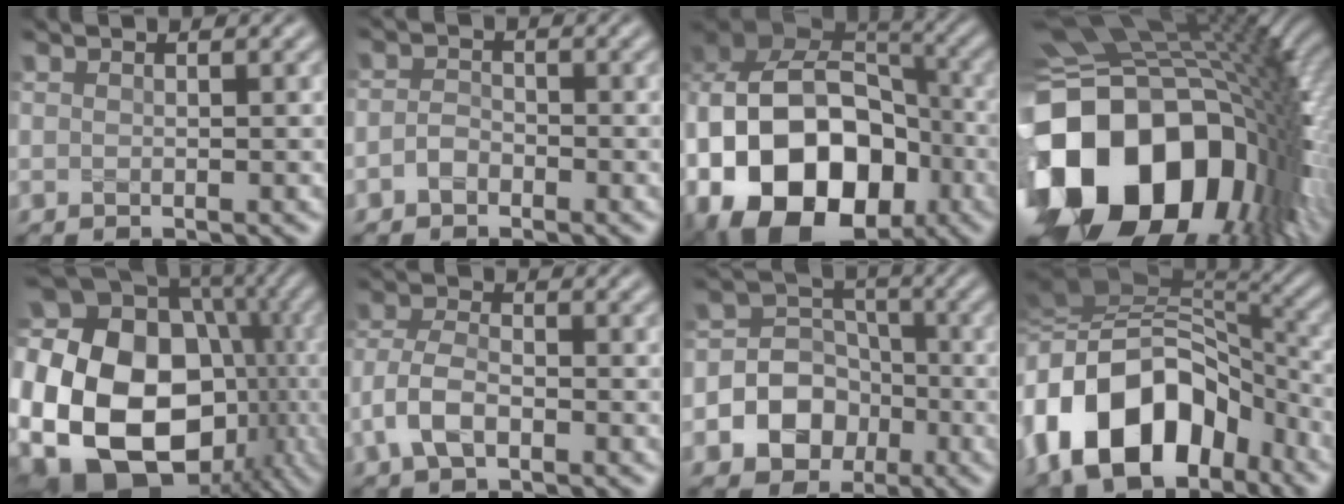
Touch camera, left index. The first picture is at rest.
{"total": 1.6, "force": [-0.9, 1.1, 0.7], "torque": [-0.013, 0.004, -0.021]}
{"total": 19.9, "force": [-6.5, 14.7, 11.7], "torque": [-0.212, -0.010, -0.125]}
{"total": 20.7, "force": [-5.0, 14.2, 14.2], "torque": [-0.300, -0.043, -0.076]}
{"total": 24.3, "force": [-2.6, 19.2, 14.7], "torque": [-0.292, -0.020, -0.068]}
{"total": 3.7, "force": [-1.6, 2.0, 2.7], "torque": [-0.058, 0.003, -0.040]}
{"total": 7.7, "force": [-2.7, 6.7, 2.7], "torque": [-0.036, 0.009, -0.073]}
{"total": 15.3, "force": [-4.5, 10.3, 10.4], "torque": [-0.197, -0.011, -0.082]}